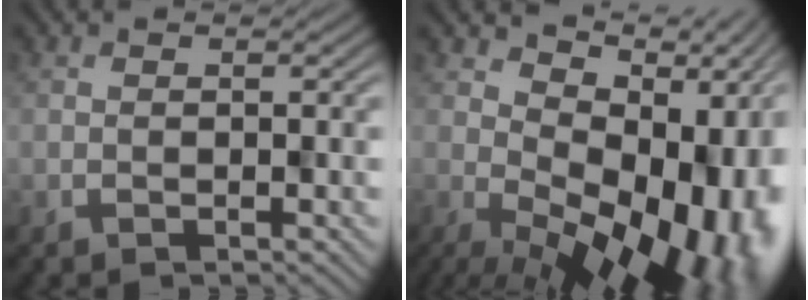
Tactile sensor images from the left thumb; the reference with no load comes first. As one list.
[{"total": 17.8, "force": [-0.5, 10.6, 14.3], "torque": [-0.168, -0.030, 0.034]}]